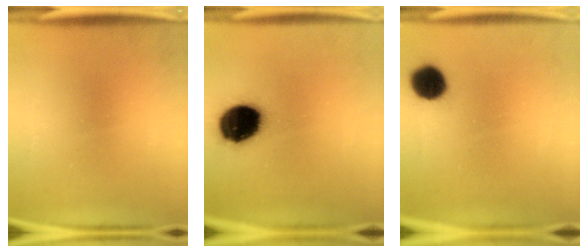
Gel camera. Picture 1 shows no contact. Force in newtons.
{"total": 17.0}
{"total": 7.8}